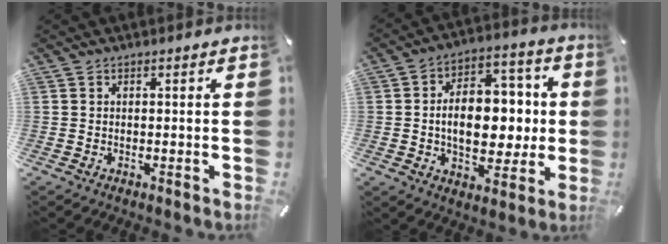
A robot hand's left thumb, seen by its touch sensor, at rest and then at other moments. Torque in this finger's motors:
{"motor_torque": [2.25, 2.20, 0.87, 0.41, 0.52]}